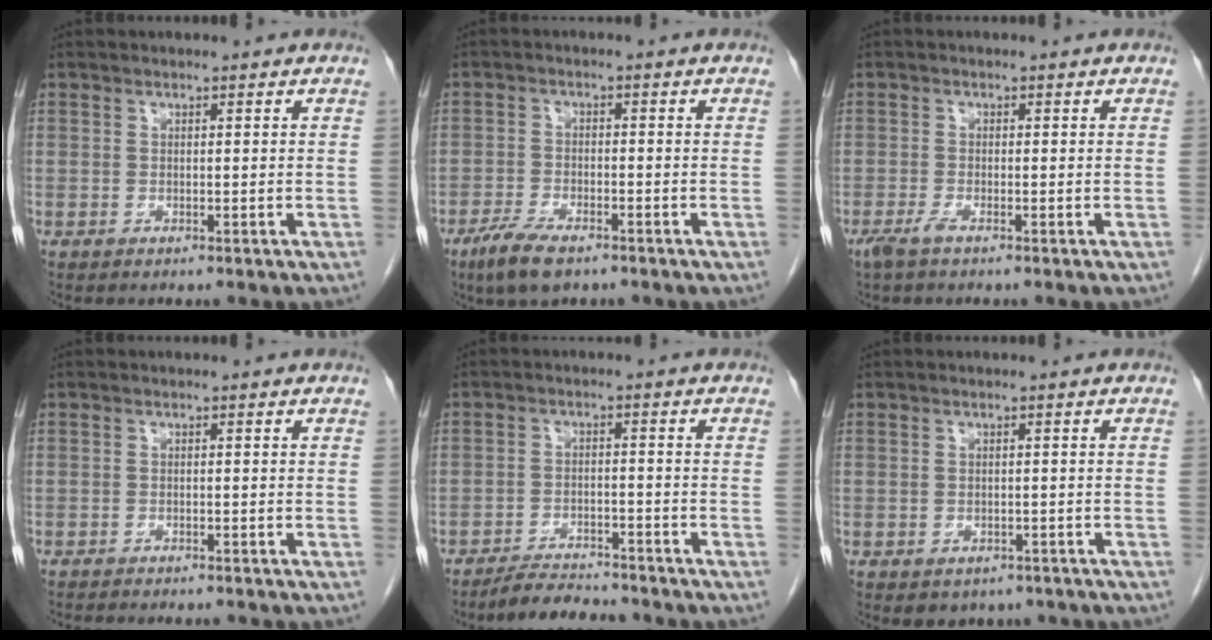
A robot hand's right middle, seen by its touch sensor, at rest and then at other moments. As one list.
[{"total": 6.1, "force": [-4.3, 1.7, 4.0], "torque": [-0.080, -0.009, -0.076]}, {"total": 1.8, "force": [-1.3, 0.1, 1.3], "torque": [-0.033, -0.005, -0.028]}, {"total": 6.4, "force": [-5.8, 1.2, 2.5], "torque": [-0.033, -0.009, -0.076]}, {"total": 5.8, "force": [-5.6, 1.0, 1.4], "torque": [-0.024, -0.014, -0.093]}, {"total": 4.5, "force": [-3.4, 2.8, 1.0], "torque": [0.000, 0.009, -0.038]}]